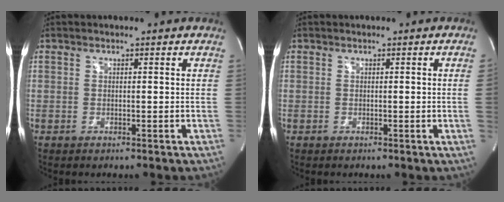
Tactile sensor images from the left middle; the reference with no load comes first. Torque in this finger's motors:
{"motor_torque": [0.21, -0.50, -0.10, -0.07]}